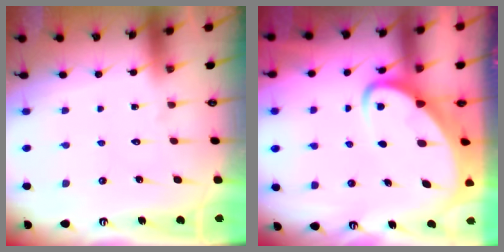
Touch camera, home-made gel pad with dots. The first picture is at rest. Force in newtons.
{"total": 5.7, "press": 5.6, "slide": 0.6}